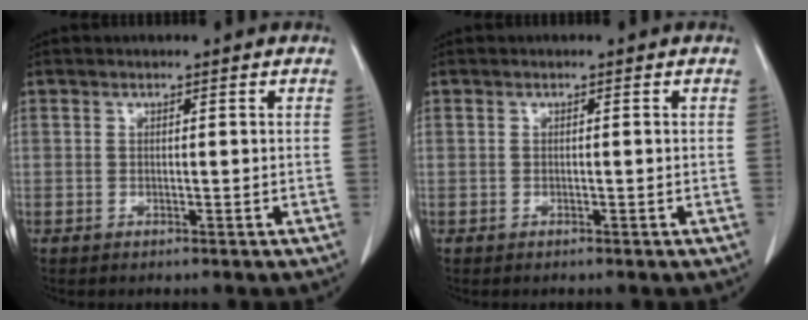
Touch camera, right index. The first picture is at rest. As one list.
[{"total": 0.0}]